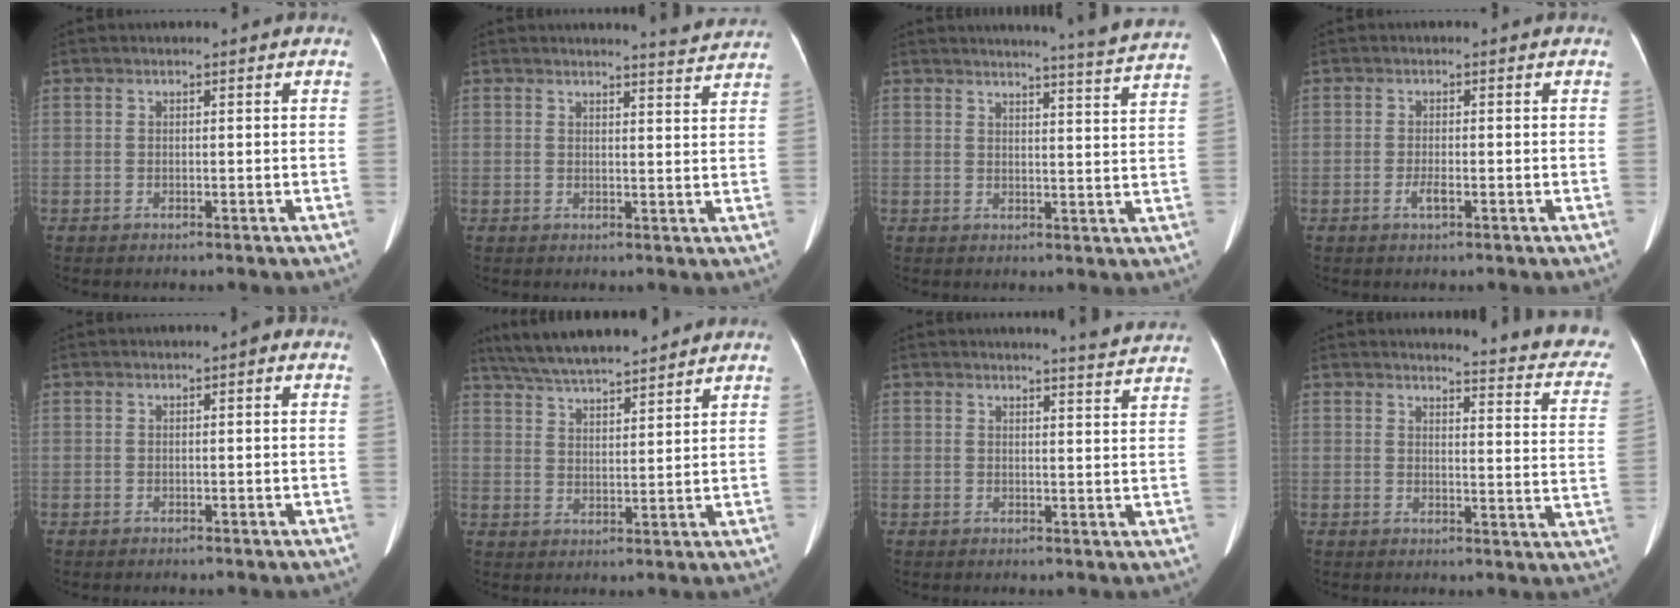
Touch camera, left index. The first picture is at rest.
{"total": 4.9, "force": [4.8, -0.5, 0.6], "torque": [-0.019, -0.014, 0.046]}
{"total": 12.1, "force": [11.5, -2.0, 3.2], "torque": [-0.047, -0.058, 0.119]}
{"total": 1.6, "force": [-0.7, 0.3, 1.4], "torque": [-0.030, -0.001, -0.013]}
{"total": 0.6, "force": [-0.1, 0.3, 0.5], "torque": [-0.003, 0.004, -0.005]}
{"total": 12.4, "force": [11.0, 1.5, 5.4], "torque": [-0.097, 0.027, 0.186]}
{"total": 5.4, "force": [5.2, -0.7, 1.3], "torque": [-0.025, -0.010, 0.049]}
{"total": 13.8, "force": [13.2, 1.3, 4.0], "torque": [-0.022, -0.084, 0.114]}